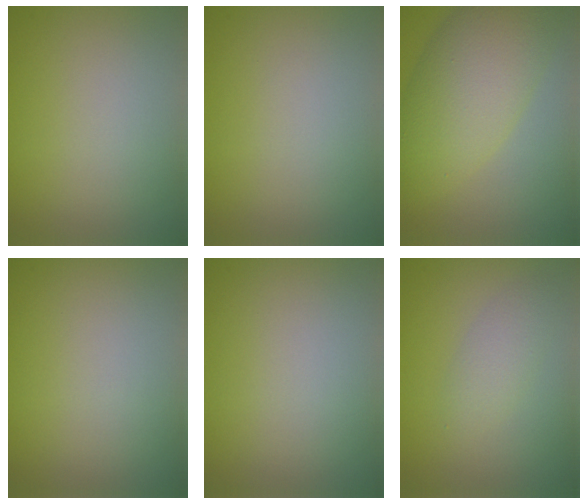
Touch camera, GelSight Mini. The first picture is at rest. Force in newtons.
{"total": 0.0}
{"total": 7.9, "press": 7.9, "slide": 0.2}
{"total": 0.0}
{"total": 0.0}
{"total": 2.0, "press": 1.9, "slide": 0.1}